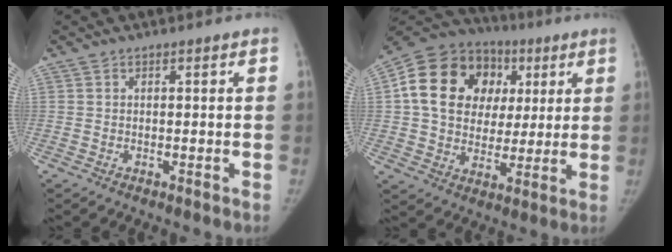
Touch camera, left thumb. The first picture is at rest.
{"total": 20.4, "force": [4.8, 16.2, 11.3], "torque": [-0.176, 0.026, 0.080]}